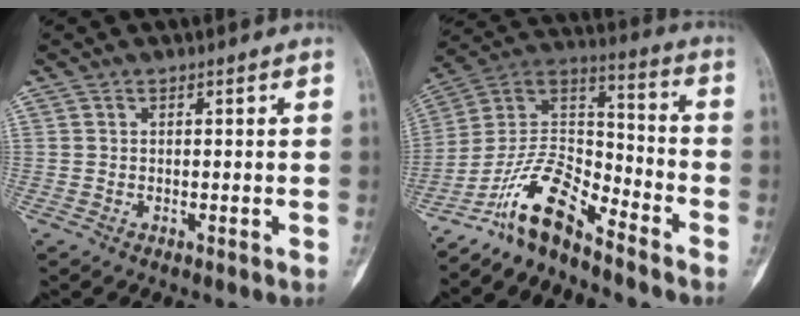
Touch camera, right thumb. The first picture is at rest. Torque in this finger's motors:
{"motor_torque": [0.41, 0.15, 1.42, -1.36, 0.16]}